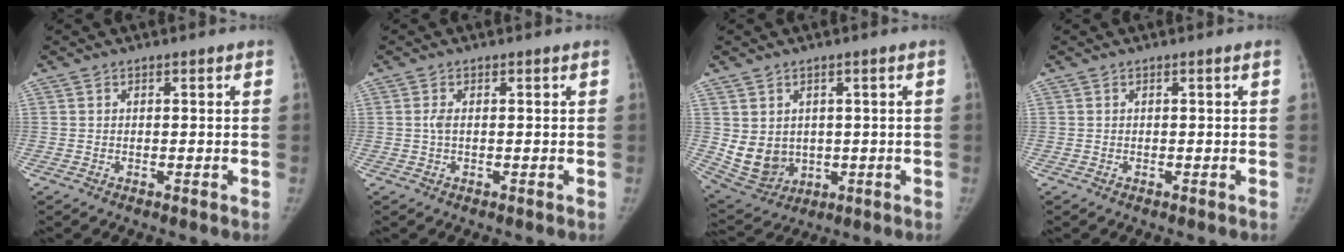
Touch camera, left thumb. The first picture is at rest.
{"total": 1.3, "force": [0.0, 0.6, 1.2], "torque": [-0.025, 0.000, -0.003]}
{"total": 8.7, "force": [0.3, 7.5, 4.4], "torque": [-0.058, -0.011, 0.033]}
{"total": 0.0}